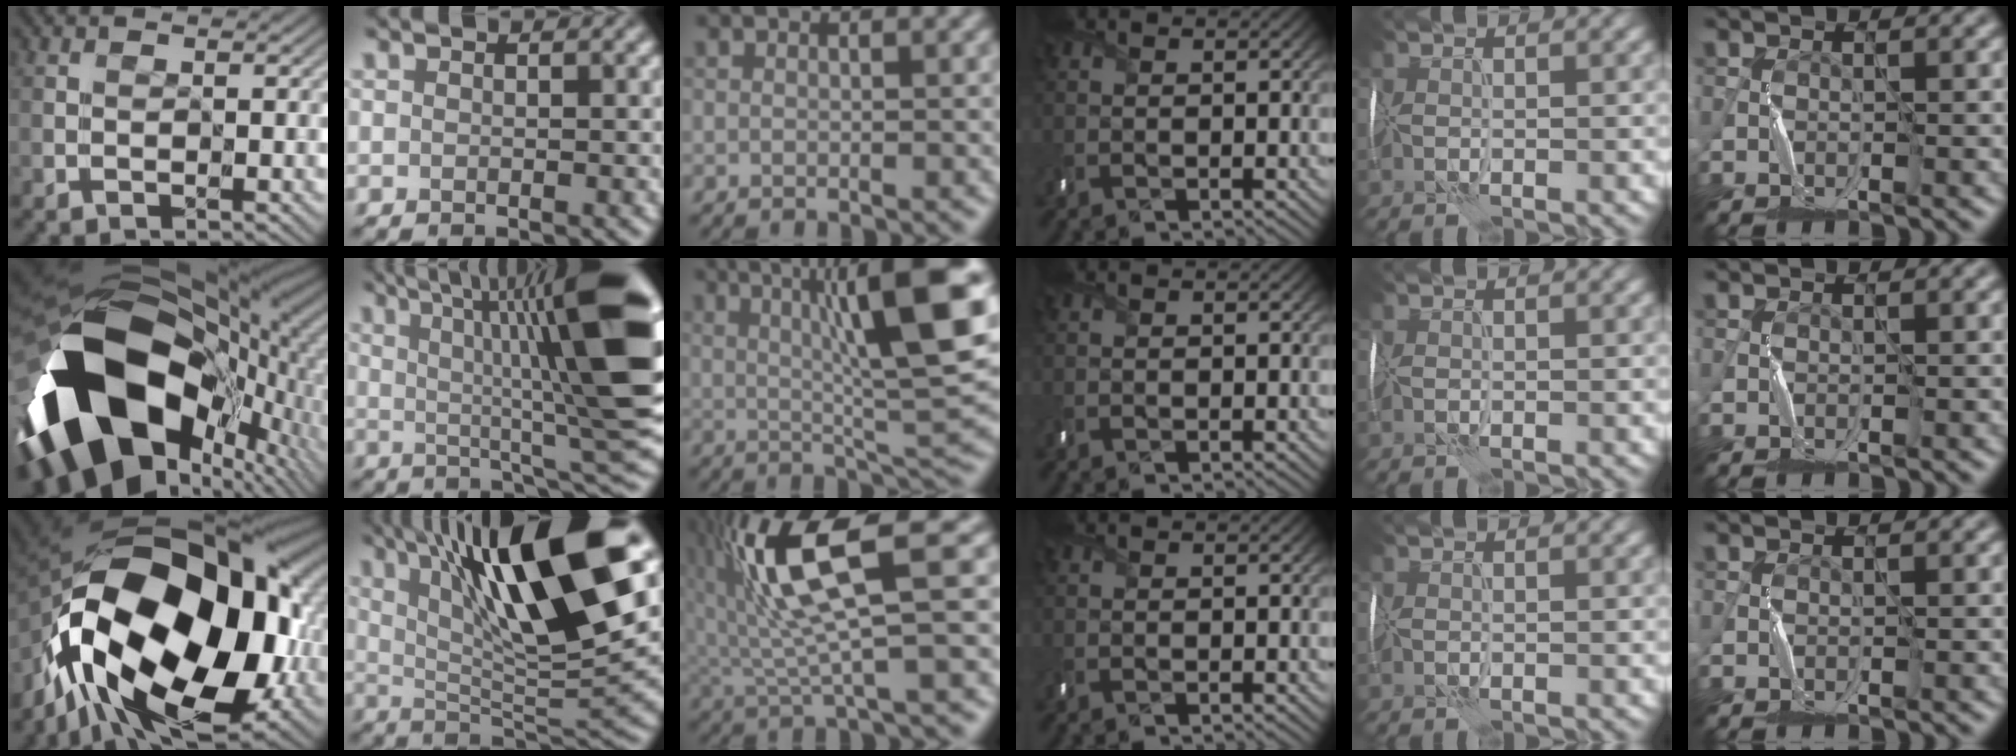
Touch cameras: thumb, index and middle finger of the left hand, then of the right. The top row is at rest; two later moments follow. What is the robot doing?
{"motion": "wrap", "object": "ribbon"}